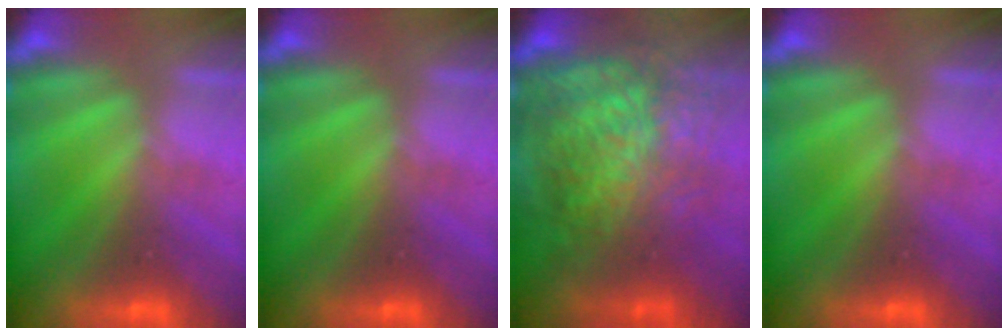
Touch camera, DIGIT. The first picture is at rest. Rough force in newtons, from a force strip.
{"total": 0.0}
{"total": 7.8}
{"total": 0.0}